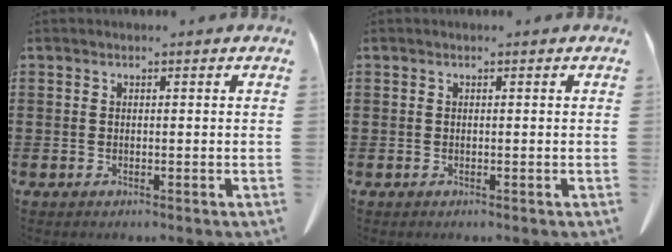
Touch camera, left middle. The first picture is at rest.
{"total": 0.0}